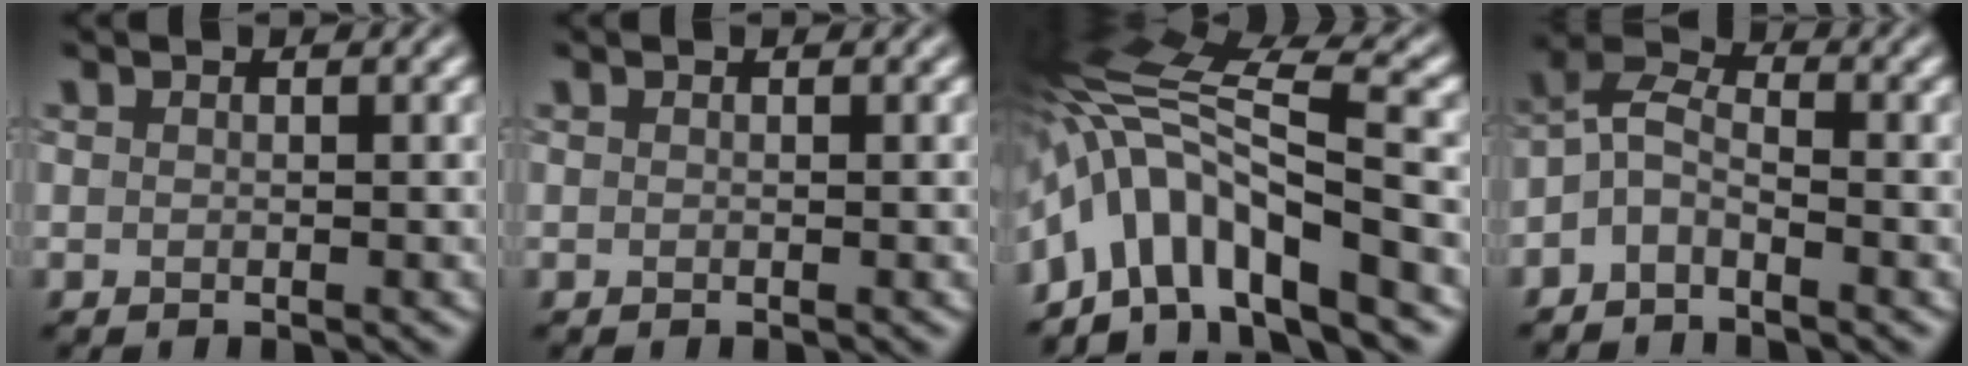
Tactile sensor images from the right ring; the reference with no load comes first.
{"total": 0.0}
{"total": 11.0, "force": [-4.4, 3.9, 9.4], "torque": [-0.168, 0.029, -0.082]}
{"total": 3.1, "force": [-1.7, 1.5, 2.1], "torque": [-0.043, 0.011, -0.047]}